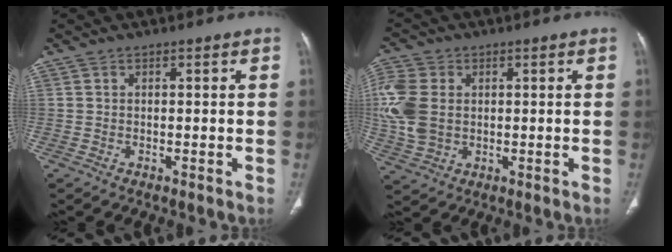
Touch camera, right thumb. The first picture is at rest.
{"total": 10.7, "force": [1.2, 7.9, 7.2], "torque": [-0.170, 0.006, 0.027]}